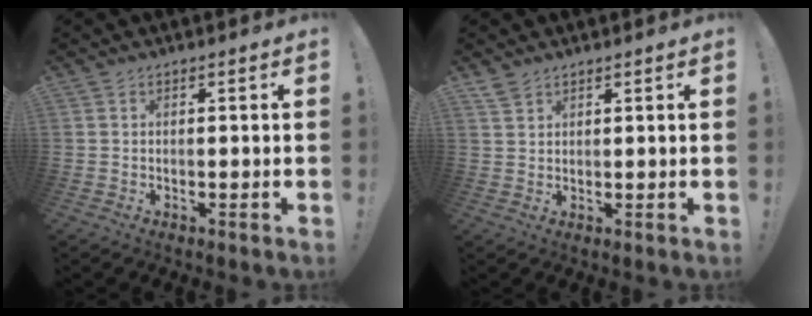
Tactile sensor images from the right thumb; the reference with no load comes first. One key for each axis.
{"total": 2.4, "fx": 2.0, "fy": 1.0, "fz": 1.0, "tx": -0.020, "ty": -0.009, "tz": 0.038}